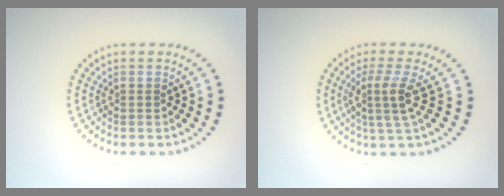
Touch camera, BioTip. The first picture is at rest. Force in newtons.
{"total": 3.2, "press": 2.4, "slide": 2.0}